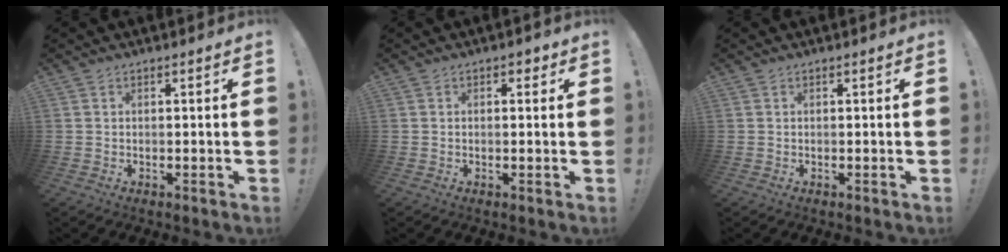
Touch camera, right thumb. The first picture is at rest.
{"total": 1.6, "force": [0.5, 1.0, 1.1], "torque": [0.000, -0.003, 0.004]}
{"total": 0.0}